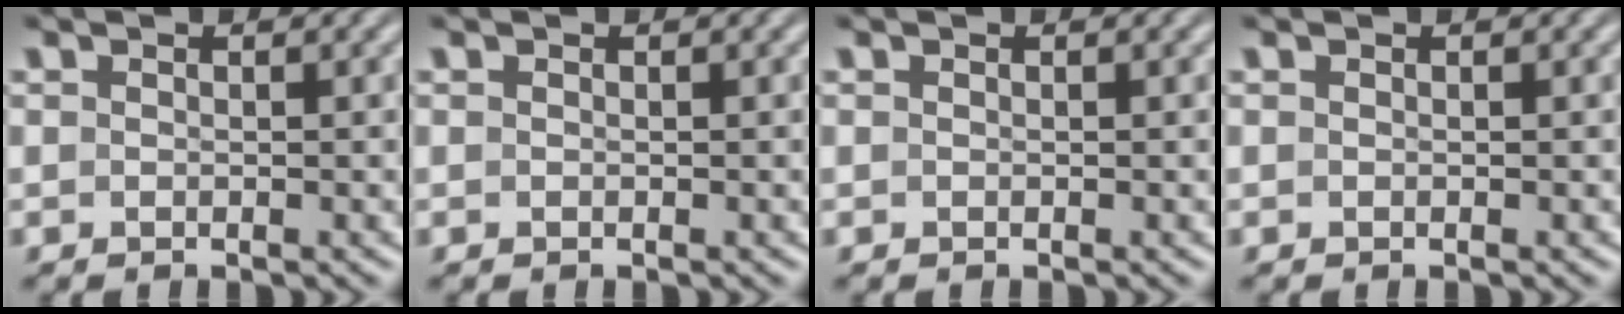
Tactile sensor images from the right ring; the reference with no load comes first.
{"total": 0.0}
{"total": 0.0}
{"total": 0.0}